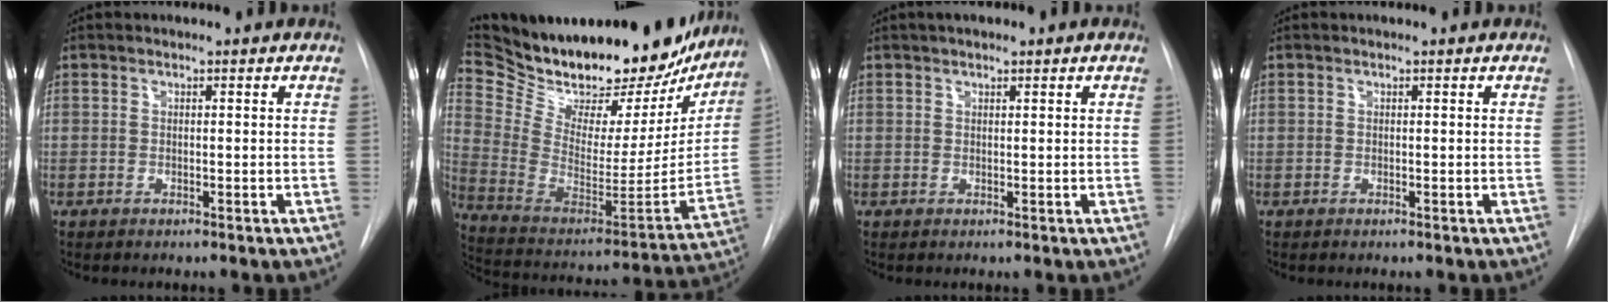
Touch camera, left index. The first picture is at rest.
{"total": 33.8, "force": [29.0, 11.0, 13.4], "torque": [-0.245, -0.046, 0.418]}
{"total": 2.1, "force": [1.3, 0.6, 1.5], "torque": [-0.027, 0.010, 0.019]}
{"total": 0.0}